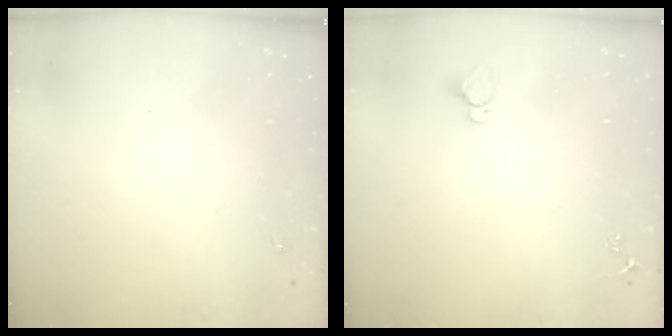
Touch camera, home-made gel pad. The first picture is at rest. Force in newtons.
{"total": 2.9, "press": 2.9, "slide": 0.1}